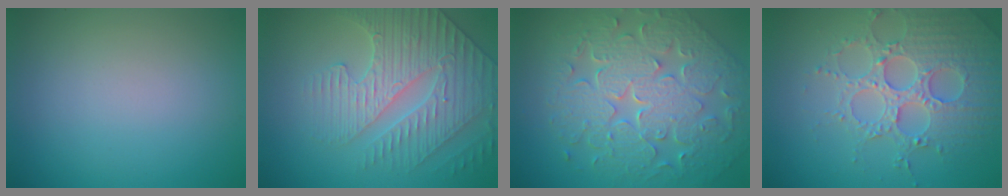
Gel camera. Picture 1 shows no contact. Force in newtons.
{"total": 4.5, "press": 4.5, "slide": 0.4}
{"total": 9.3, "press": 6.6, "slide": 6.5}
{"total": 4.7, "press": 4.7, "slide": 0.7}